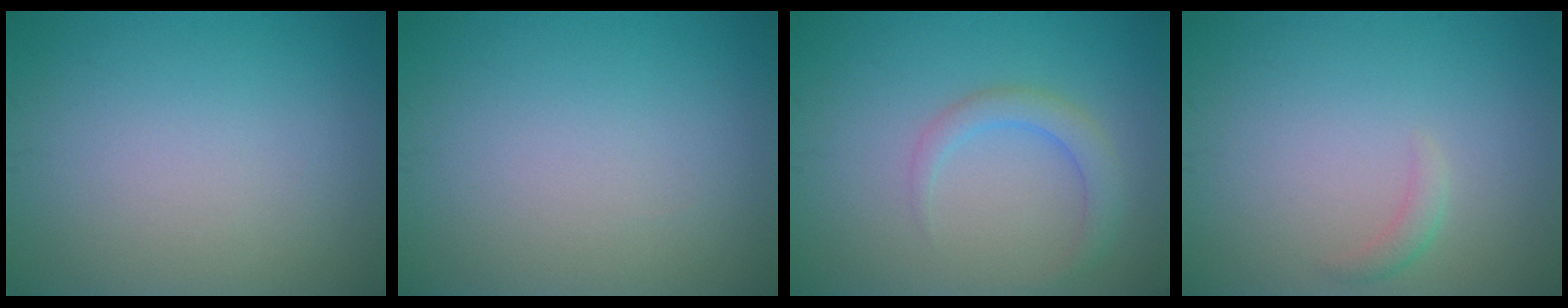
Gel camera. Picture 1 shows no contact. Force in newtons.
{"total": 0.0}
{"total": 2.2, "press": 2.2, "slide": 0.1}
{"total": 1.1, "press": 1.1, "slide": 0.0}